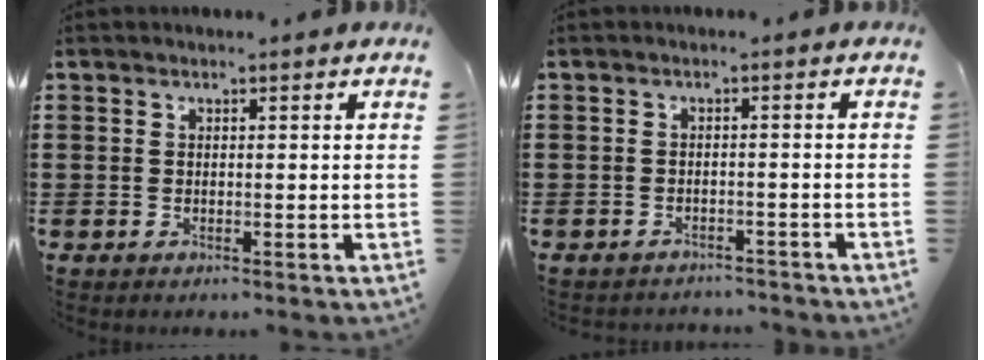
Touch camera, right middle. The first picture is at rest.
{"total": 1.8, "force": [-1.8, -0.1, -0.1], "torque": [-0.012, 0.000, -0.038]}